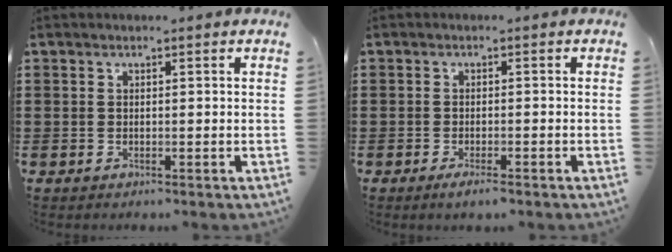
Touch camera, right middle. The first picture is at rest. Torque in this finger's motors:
{"motor_torque": [2.14, 0.00, 0.51, 0.17]}